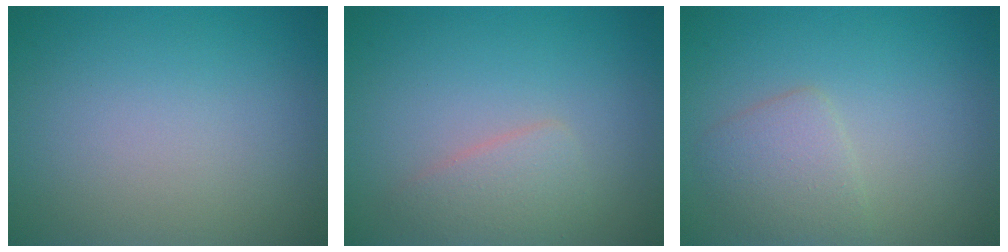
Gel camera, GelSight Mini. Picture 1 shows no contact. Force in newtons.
{"total": 2.2, "press": 2.2, "slide": 0.0}
{"total": 2.5, "press": 2.5, "slide": 0.2}